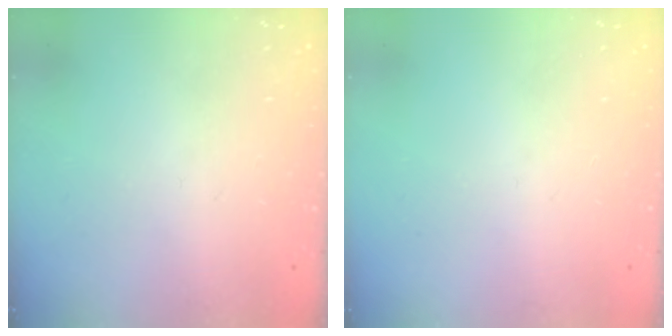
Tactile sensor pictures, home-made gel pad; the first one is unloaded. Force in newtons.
{"total": 0.0}